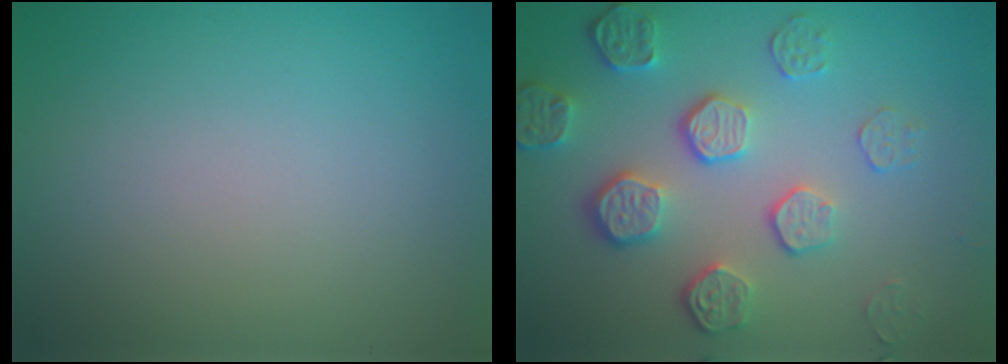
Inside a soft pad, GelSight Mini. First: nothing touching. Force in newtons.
{"total": 5.4, "press": 4.0, "slide": 3.7}